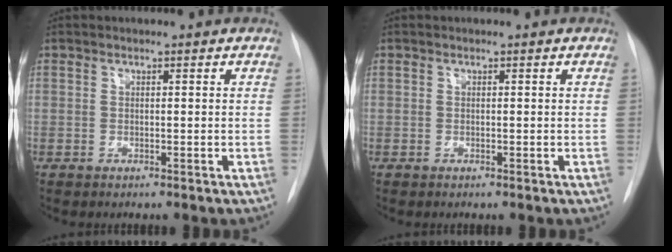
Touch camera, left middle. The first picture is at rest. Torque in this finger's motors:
{"motor_torque": [0.27, -0.28, 0.00, 0.01]}